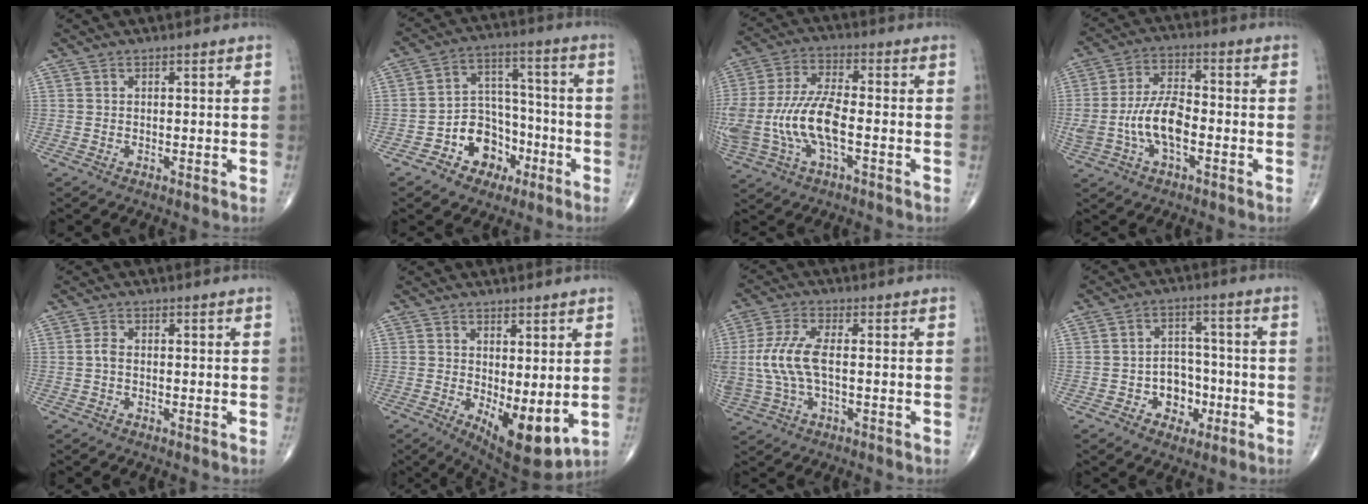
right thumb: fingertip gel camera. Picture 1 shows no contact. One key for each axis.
{"total": 10.6, "fx": -5.1, "fy": 8.1, "fz": 4.6, "tx": -0.024, "ty": 0.061, "tz": -0.084}
{"total": 15.5, "fx": -3.1, "fy": 6.5, "fz": 13.7, "tx": -0.312, "ty": 0.022, "tz": -0.056}
{"total": 10.0, "fx": -2.2, "fy": 4.9, "fz": 8.4, "tx": -0.170, "ty": 0.028, "tz": -0.044}
{"total": 1.3, "fx": -0.3, "fy": 0.7, "fz": 1.1, "tx": -0.021, "ty": 0.001, "tz": -0.008}
{"total": 9.7, "fx": -1.2, "fy": 3.9, "fz": 8.9, "tx": -0.123, "ty": -0.026, "tz": -0.004}
{"total": 9.6, "fx": -0.1, "fy": 4.2, "fz": 8.6, "tx": -0.218, "ty": 0.013, "tz": 0.000}
{"total": 7.5, "fx": -2.7, "fy": 6.0, "fz": 3.6, "tx": -0.012, "ty": 0.032, "tz": -0.042}